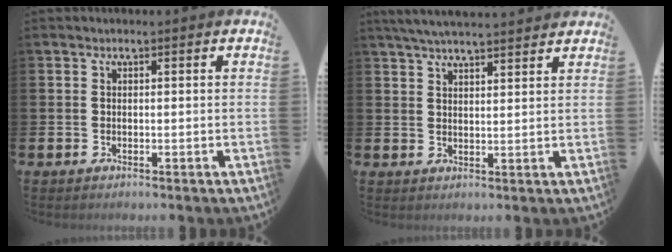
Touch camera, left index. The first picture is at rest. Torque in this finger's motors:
{"motor_torque": [1.03, -1.11, 0.42, 0.11]}